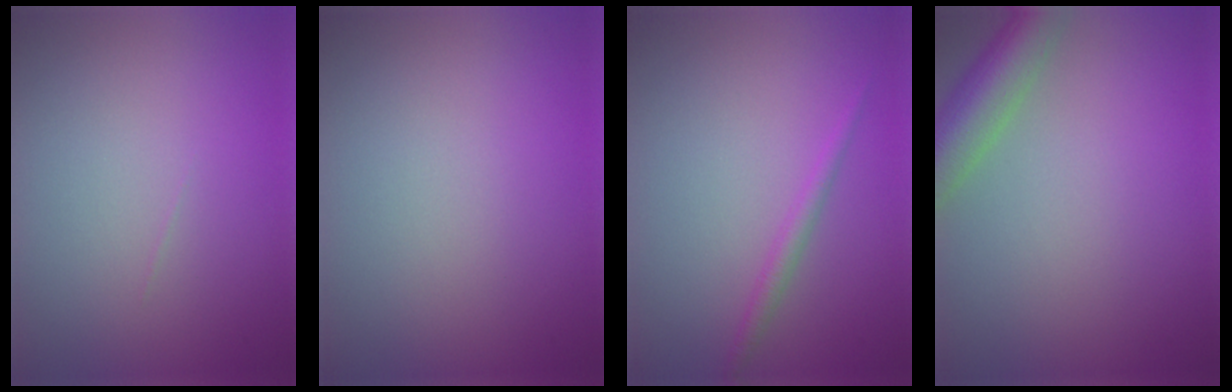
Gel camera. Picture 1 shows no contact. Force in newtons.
{"total": 0.0}
{"total": 1.3, "press": 1.3, "slide": 0.1}
{"total": 5.6, "press": 5.6, "slide": 0.3}